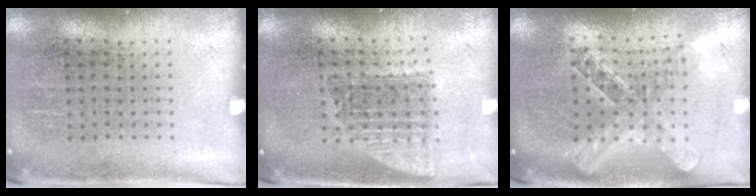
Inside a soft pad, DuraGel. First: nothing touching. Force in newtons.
{"total": 1.5, "press": 1.2, "slide": 0.9}
{"total": 2.0, "press": 1.7, "slide": 1.1}